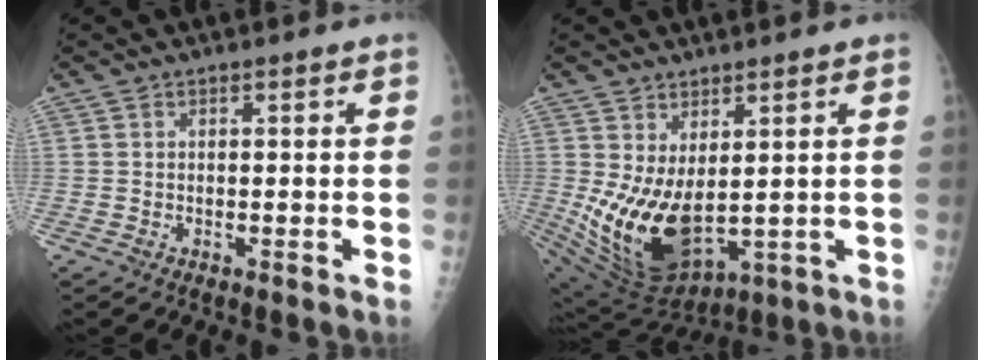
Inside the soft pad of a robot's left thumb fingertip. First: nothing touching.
{"total": 13.7, "force": [1.0, 7.3, 11.5], "torque": [-0.201, -0.032, 0.050]}